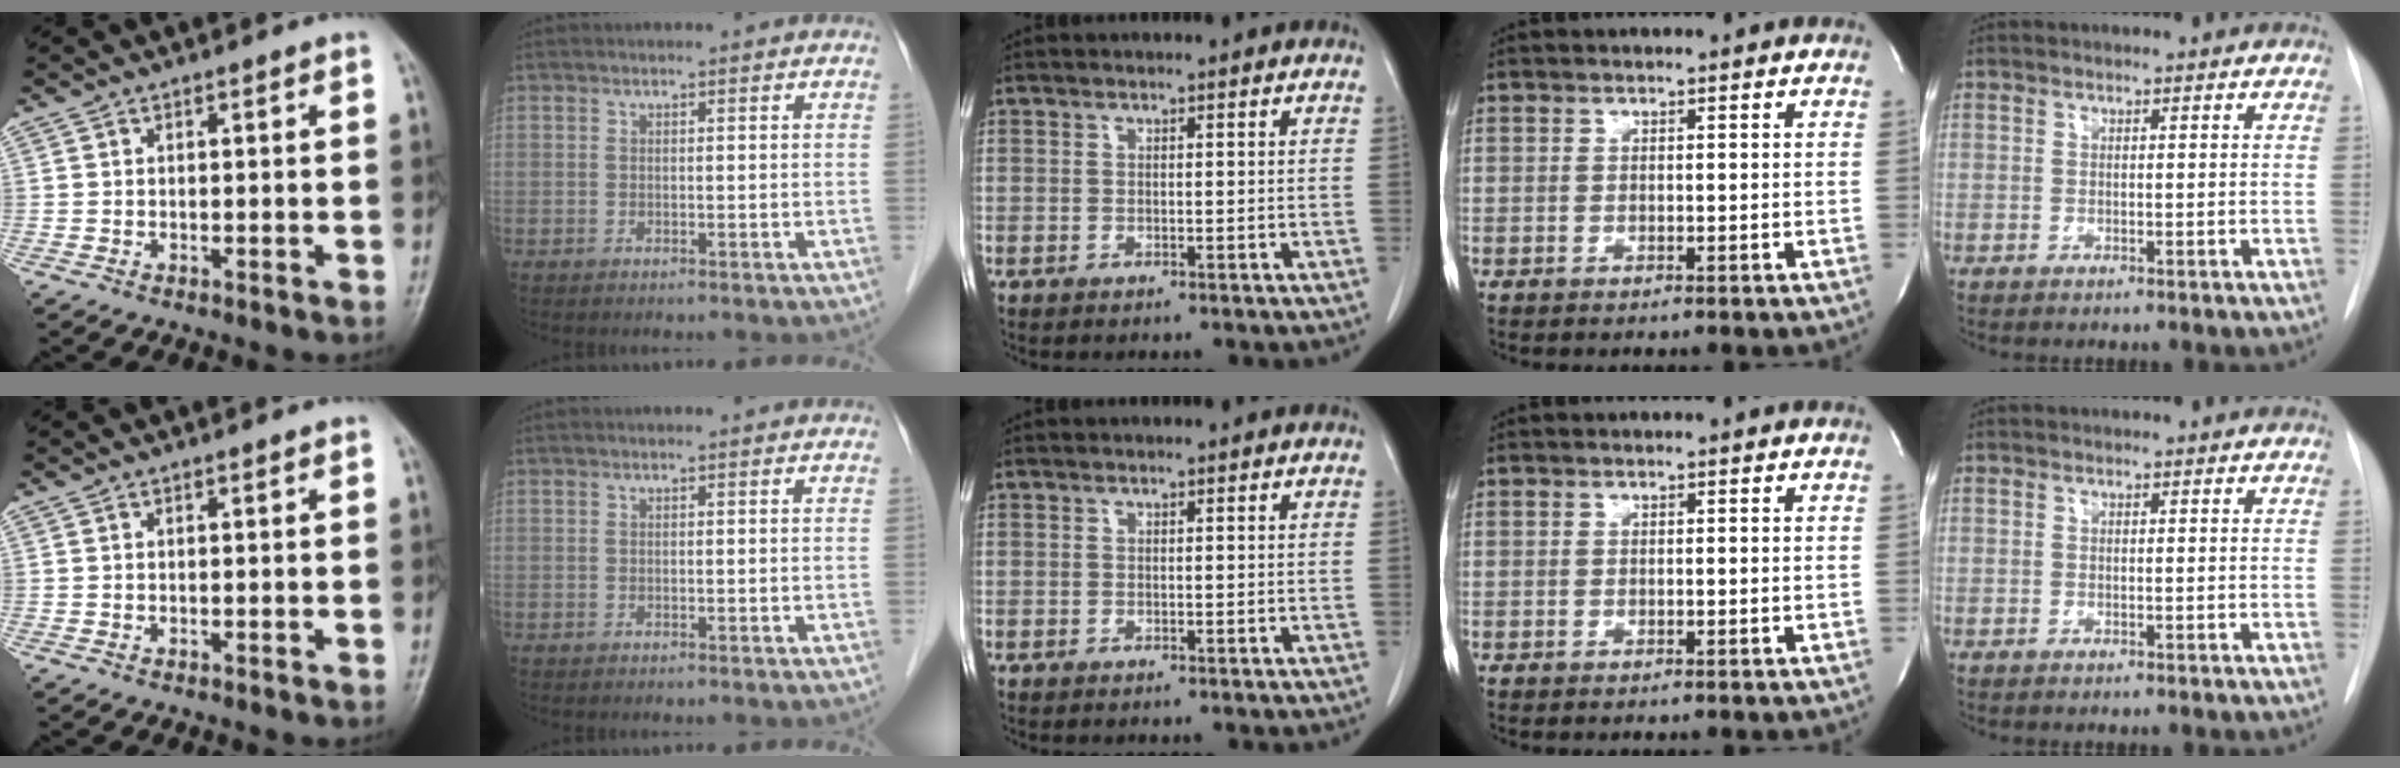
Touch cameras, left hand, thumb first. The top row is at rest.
{}